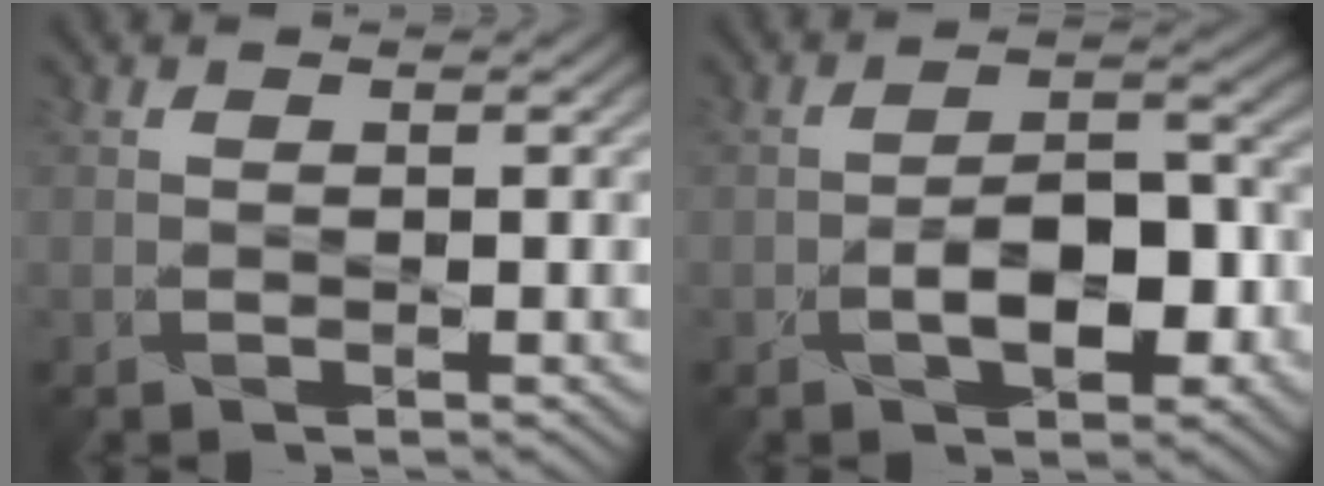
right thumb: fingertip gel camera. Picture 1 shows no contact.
{"total": 6.5, "force": [-2.3, 3.2, 5.1], "torque": [-0.072, 0.007, -0.040]}